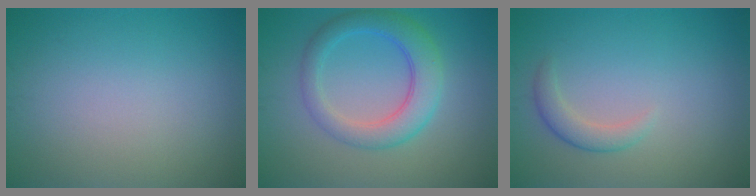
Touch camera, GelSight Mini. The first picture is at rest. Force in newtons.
{"total": 4.8, "press": 4.8, "slide": 0.2}
{"total": 1.9, "press": 1.9, "slide": 0.2}